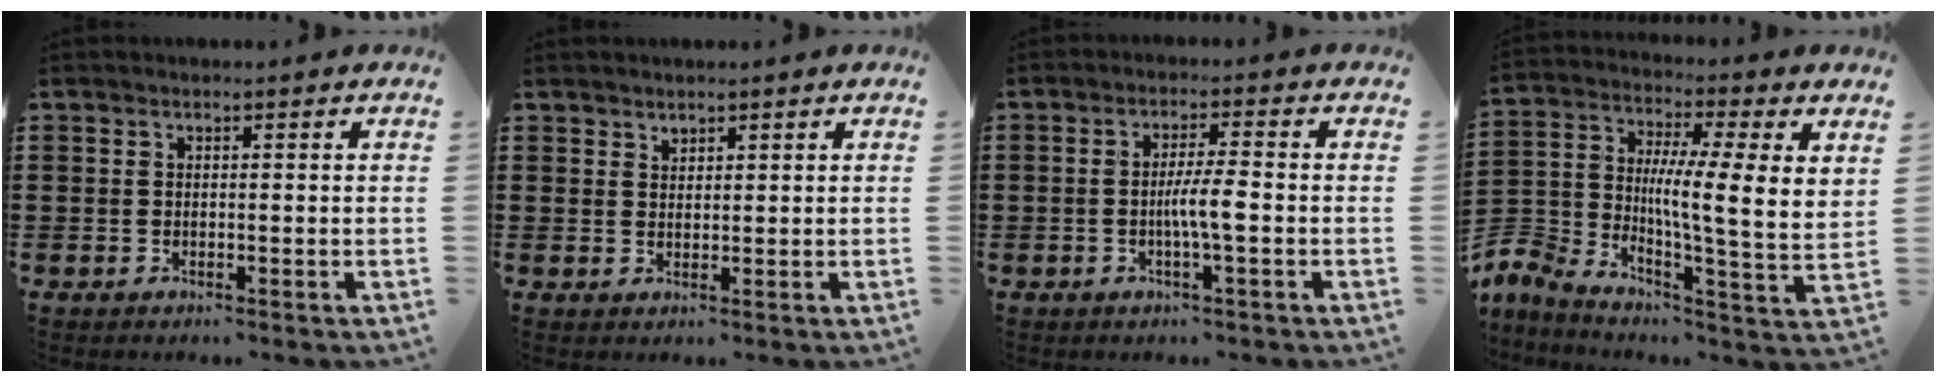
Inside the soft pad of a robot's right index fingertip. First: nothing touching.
{"total": 1.5, "force": [1.4, 0.6, -0.1], "torque": [-0.001, 0.001, 0.028]}
{"total": 4.6, "force": [-0.9, 0.2, 4.5], "torque": [-0.087, -0.006, -0.021]}
{"total": 7.1, "force": [2.2, 1.7, 6.5], "torque": [-0.132, -0.035, 0.033]}